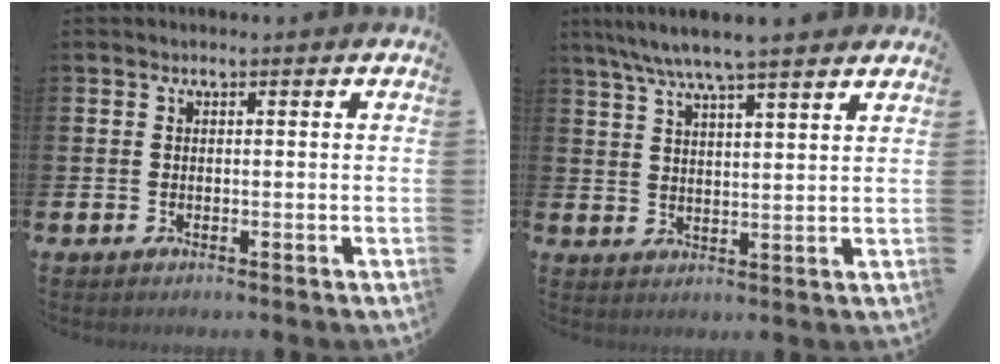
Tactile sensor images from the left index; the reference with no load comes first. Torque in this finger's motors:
{"motor_torque": [0.89, -0.99, 1.05, 0.21]}